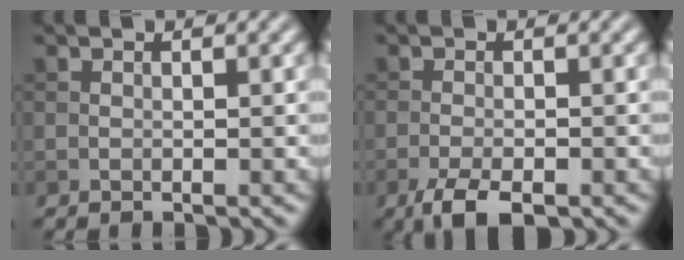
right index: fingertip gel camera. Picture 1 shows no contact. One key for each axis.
{"total": 3.6, "fx": -2.2, "fy": 1.2, "fz": 2.6, "tx": -0.050, "ty": -0.007, "tz": -0.043}